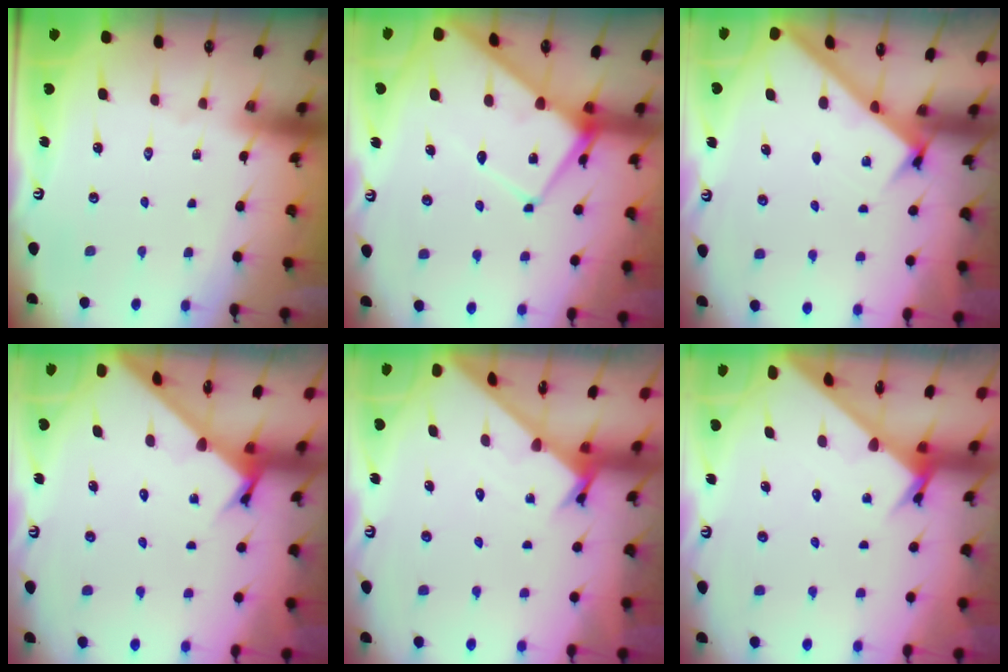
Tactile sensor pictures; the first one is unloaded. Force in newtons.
{"total": 12.7, "press": 12.7, "slide": 1.3}
{"total": 2.4, "press": 2.3, "slide": 0.3}
{"total": 2.4, "press": 2.4, "slide": 0.2}
{"total": 1.7, "press": 1.7, "slide": 0.1}
{"total": 2.8, "press": 2.8, "slide": 0.0}